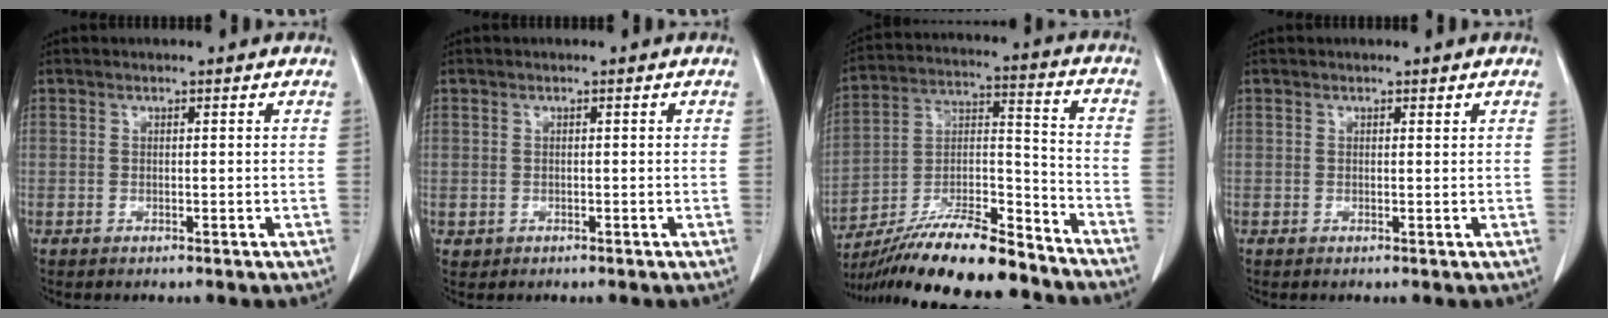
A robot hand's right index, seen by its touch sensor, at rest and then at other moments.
{"total": 1.0, "force": [-0.2, 1.0, 0.1], "torque": [0.001, 0.005, -0.004]}
{"total": 20.4, "force": [-17.3, 2.9, 10.4], "torque": [-0.192, 0.004, -0.302]}
{"total": 0.0}